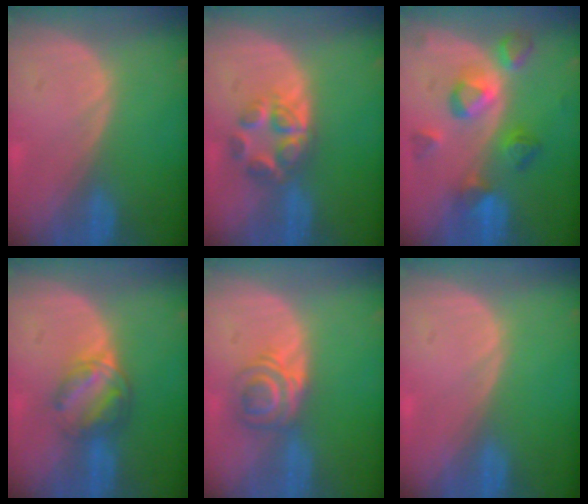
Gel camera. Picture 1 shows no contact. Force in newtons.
{"total": 5.7, "press": 5.3, "slide": 2.1}
{"total": 7.5, "press": 7.5, "slide": 0.7}
{"total": 6.3, "press": 5.4, "slide": 3.2}
{"total": 5.9, "press": 4.9, "slide": 3.2}
{"total": 0.0}